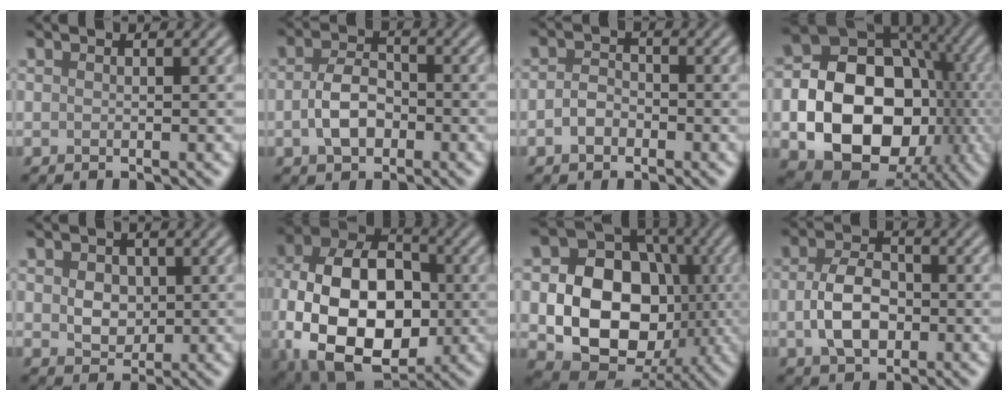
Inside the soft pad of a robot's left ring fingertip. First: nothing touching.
{"total": 3.8, "force": [-0.8, 2.5, 2.7], "torque": [-0.055, 0.001, -0.020]}
{"total": 2.1, "force": [-0.8, 1.5, 1.1], "torque": [-0.023, 0.002, -0.021]}
{"total": 15.1, "force": [-3.1, 11.2, 9.6], "torque": [-0.125, -0.018, -0.055]}
{"total": 3.0, "force": [0.4, 2.4, 1.8], "torque": [-0.031, -0.002, 0.004]}
{"total": 15.6, "force": [-2.6, 10.2, 11.6], "torque": [-0.206, -0.011, -0.048]}
{"total": 12.6, "force": [-1.3, 9.5, 8.1], "torque": [-0.126, -0.007, -0.030]}
{"total": 4.9, "force": [-0.6, 3.2, 3.7], "torque": [-0.073, -0.002, -0.014]}